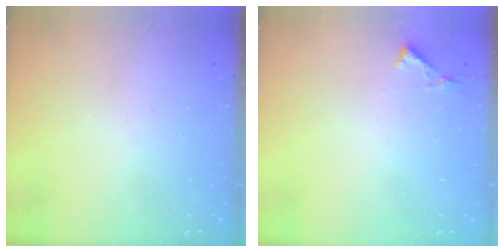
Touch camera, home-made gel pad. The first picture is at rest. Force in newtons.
{"total": 4.1, "press": 4.1, "slide": 0.5}